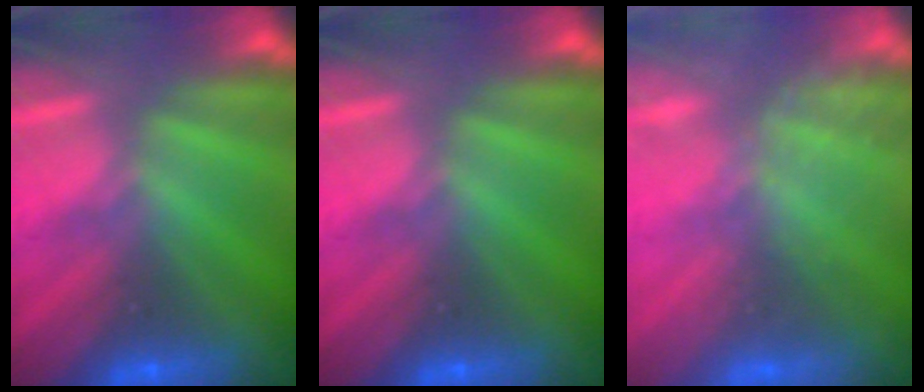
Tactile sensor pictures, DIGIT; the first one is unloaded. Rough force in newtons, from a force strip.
{"total": 0.0}
{"total": 2.4}